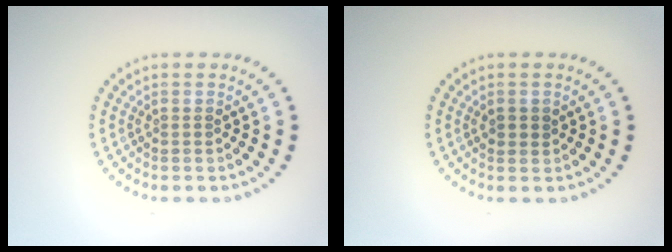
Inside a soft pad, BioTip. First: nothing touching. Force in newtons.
{"total": 1.2, "press": 1.1, "slide": 0.4}